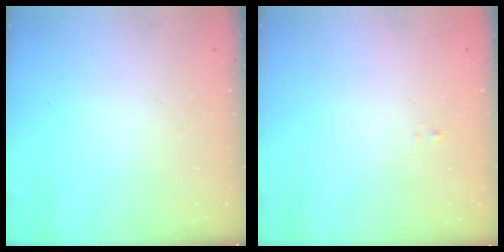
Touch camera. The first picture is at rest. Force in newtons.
{"total": 0.0}